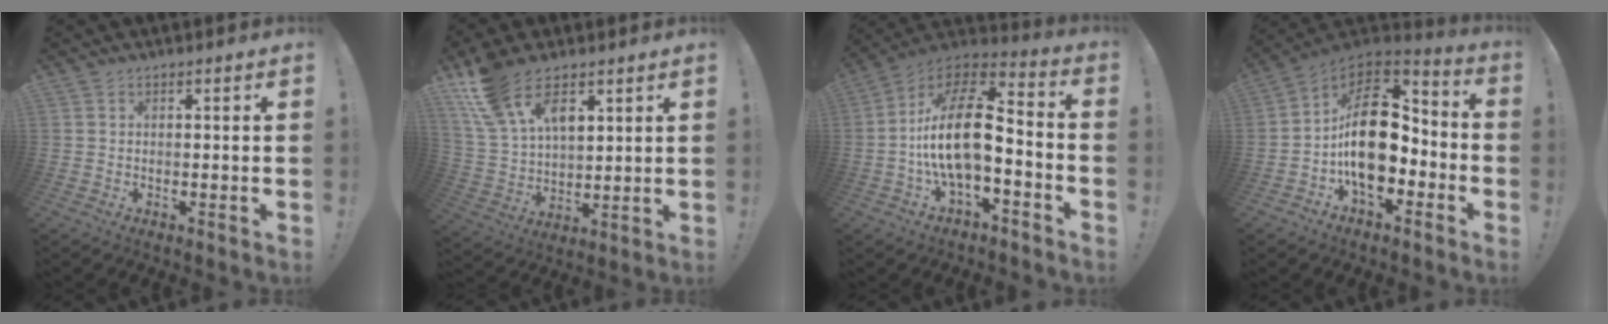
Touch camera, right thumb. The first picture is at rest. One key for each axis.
{"total": 15.9, "fx": 9.4, "fy": 8.9, "fz": 9.3, "tx": -0.183, "ty": -0.045, "tz": 0.178}
{"total": 18.8, "fx": -2.1, "fy": 8.9, "fz": 16.4, "tx": -0.301, "ty": 0.017, "tz": -0.034}
{"total": 21.0, "fx": -0.4, "fy": 12.9, "fz": 16.6, "tx": -0.279, "ty": 0.017, "tz": 0.005}